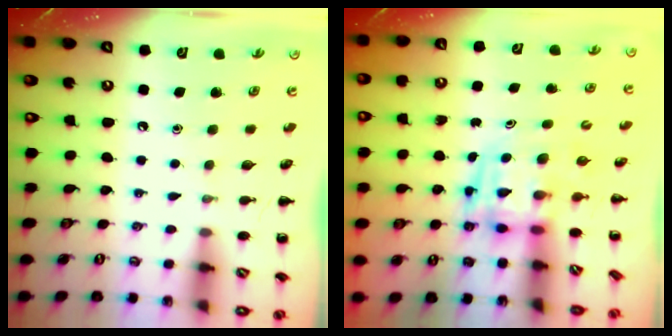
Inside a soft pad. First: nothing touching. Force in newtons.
{"total": 3.9, "press": 3.8, "slide": 0.7}